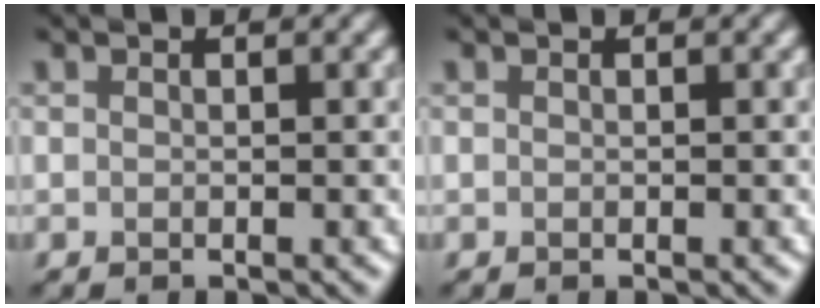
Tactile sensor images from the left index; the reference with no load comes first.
{"total": 0.0}